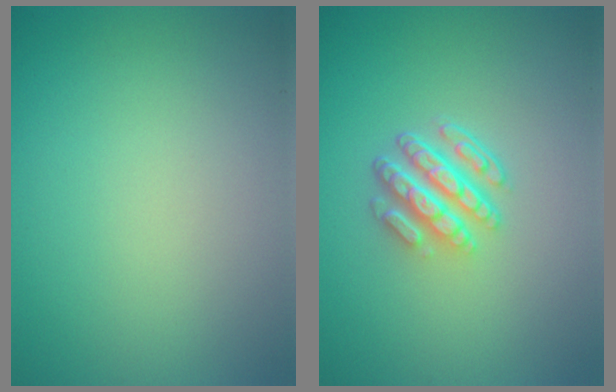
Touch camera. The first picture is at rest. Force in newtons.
{"total": 4.8, "press": 3.5, "slide": 3.3}